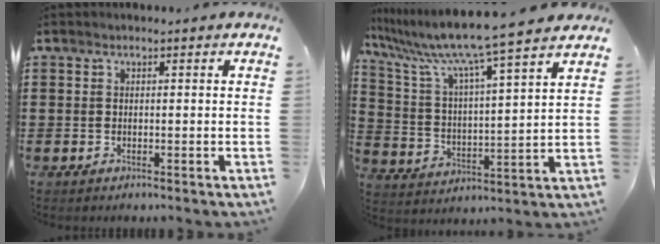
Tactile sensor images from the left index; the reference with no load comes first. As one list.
[{"total": 9.3, "force": [8.0, -0.8, 4.8], "torque": [-0.126, -0.054, 0.127]}]